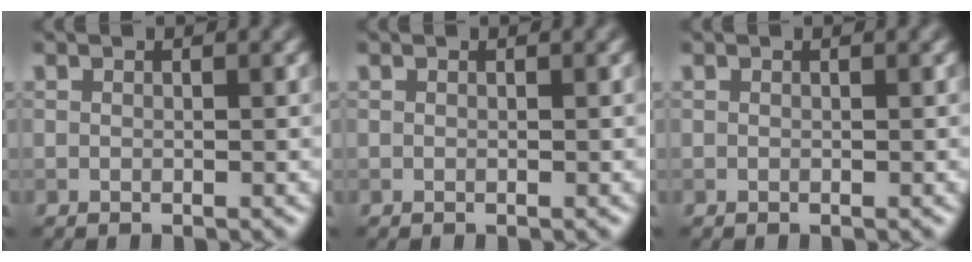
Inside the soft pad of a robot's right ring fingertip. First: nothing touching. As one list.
[{"total": 0.0}, {"total": 0.0}]